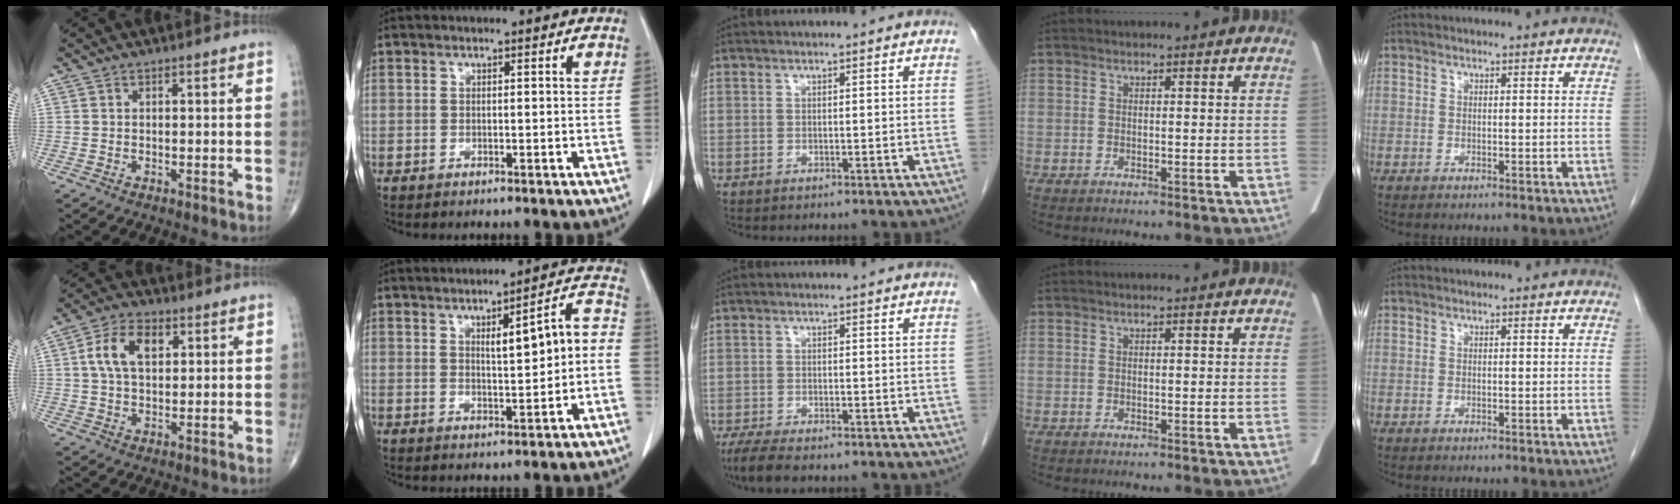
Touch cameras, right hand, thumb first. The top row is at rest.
{"thumb": {"total": 8.7, "force": [2.4, 5.2, 6.5], "torque": [-0.113, 0.007, 0.042]}, "index": {"total": 7.3, "force": [0.2, 1.3, 7.2], "torque": [-0.103, 0.025, 0.007]}, "middle": {"total": 5.1, "force": [-4.0, 1.1, 2.9], "torque": [-0.058, -0.015, -0.065]}}